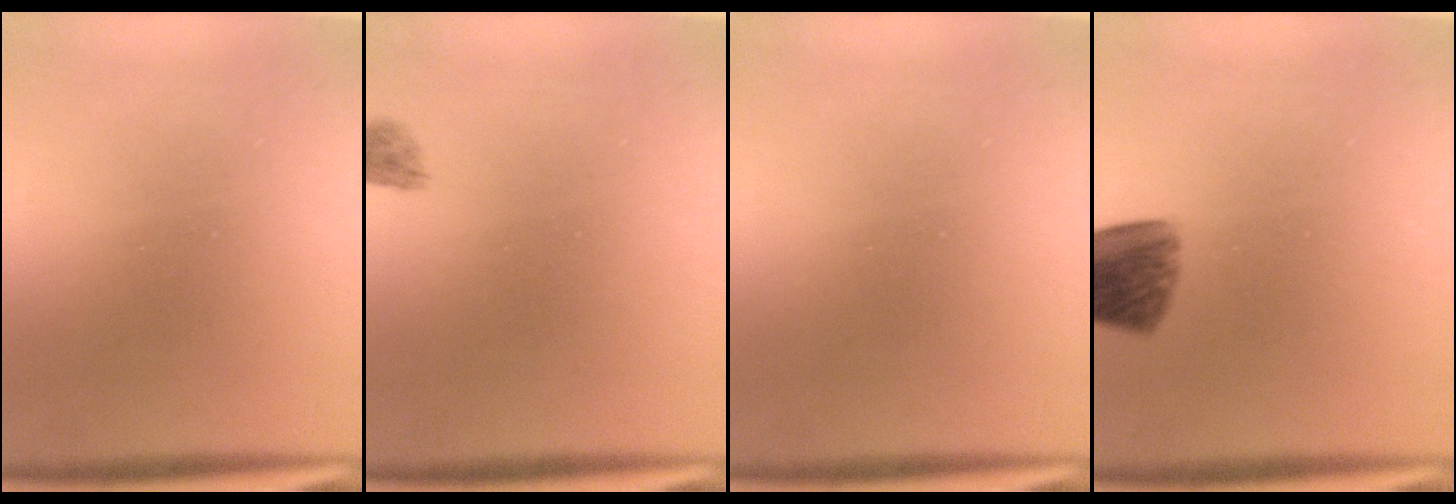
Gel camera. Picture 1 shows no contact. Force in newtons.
{"total": 1.6}
{"total": 0.0}
{"total": 7.5}